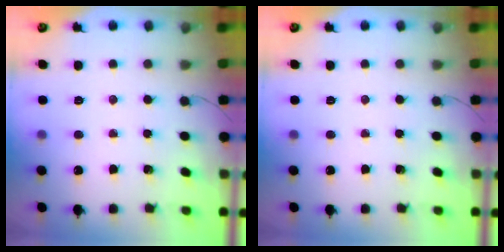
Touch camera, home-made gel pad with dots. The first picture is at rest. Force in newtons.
{"total": 0.0}